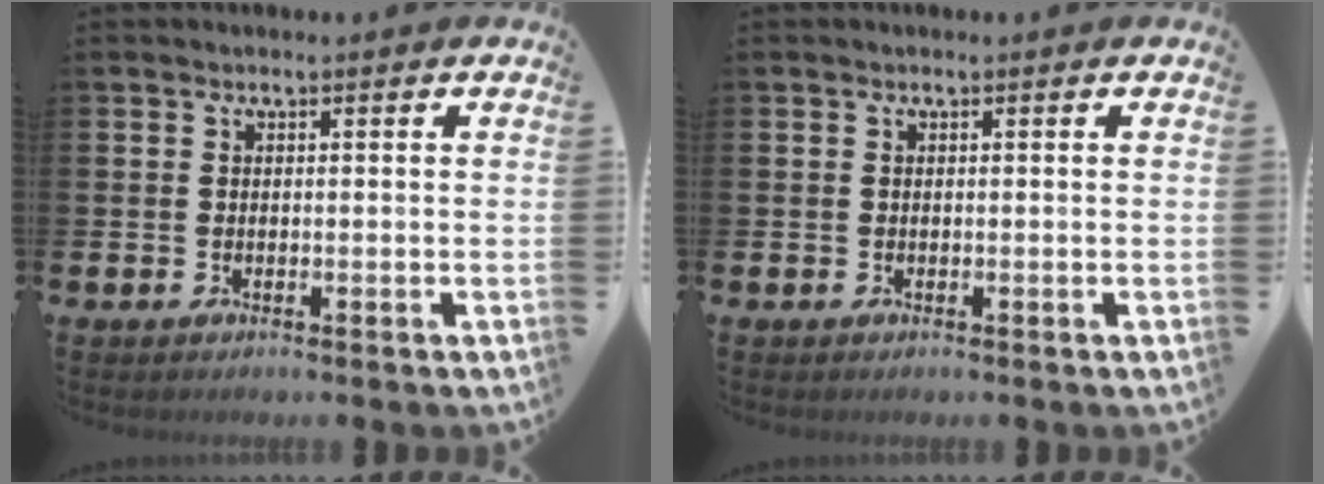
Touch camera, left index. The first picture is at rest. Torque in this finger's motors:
{"motor_torque": [0.00, 0.00, 0.00, 0.01]}